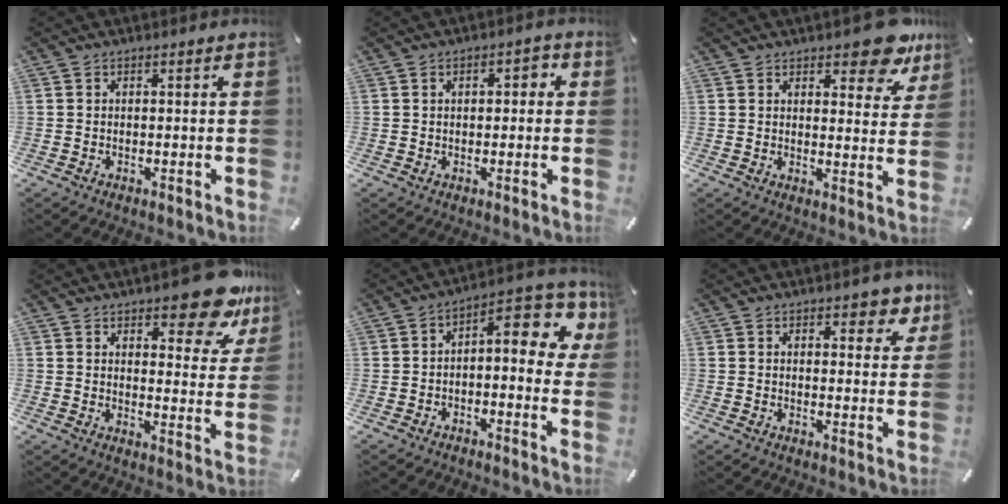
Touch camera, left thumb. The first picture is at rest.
{"total": 3.0, "force": [0.3, 1.8, 2.4], "torque": [-0.032, 0.005, -0.003]}
{"total": 10.8, "force": [8.1, 4.6, 5.4], "torque": [-0.049, -0.062, 0.140]}
{"total": 14.4, "force": [10.9, 5.5, 7.6], "torque": [-0.086, -0.079, 0.185]}
{"total": 9.9, "force": [1.7, 4.5, 8.6], "torque": [-0.113, -0.027, 0.022]}
{"total": 5.8, "force": [4.0, 3.2, 2.7], "torque": [-0.016, -0.024, 0.065]}